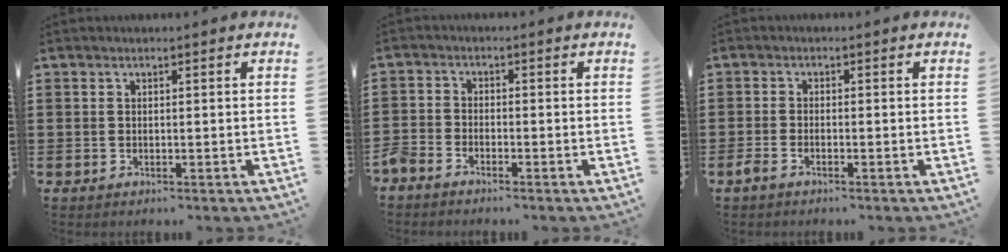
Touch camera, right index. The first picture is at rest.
{"total": 2.2, "force": [-2.2, 0.4, 0.1], "torque": [-0.013, 0.001, -0.048]}
{"total": 1.4, "force": [-1.0, 0.4, 0.9], "torque": [-0.031, -0.007, -0.024]}